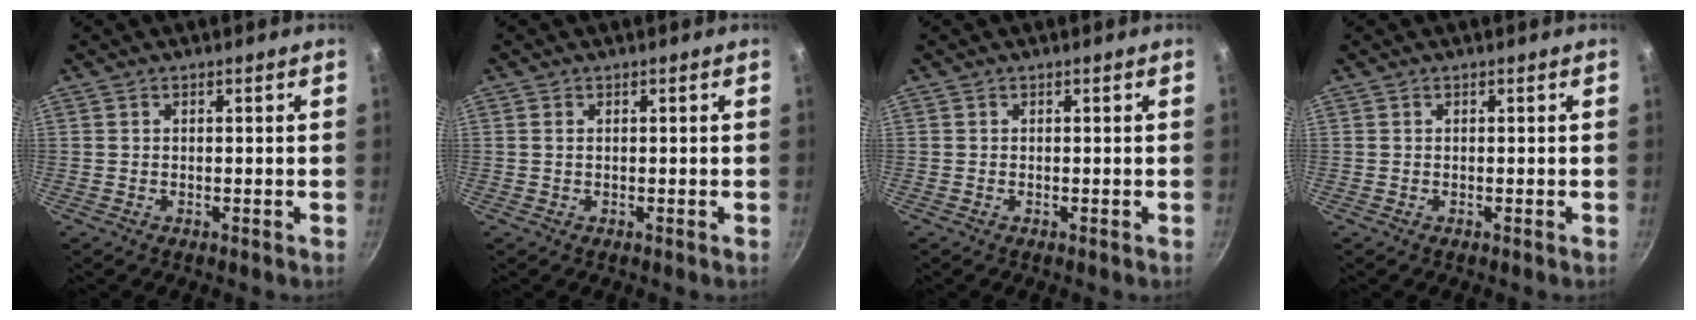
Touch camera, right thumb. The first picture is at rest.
{"total": 0.7, "force": [0.2, 0.3, 0.6], "torque": [-0.011, 0.001, 0.002]}
{"total": 0.0}
{"total": 0.0}